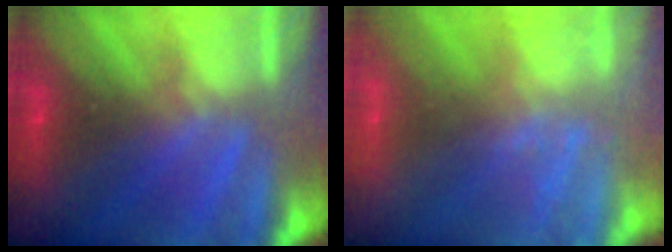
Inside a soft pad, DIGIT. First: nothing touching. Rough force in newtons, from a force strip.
{"total": 2.4}